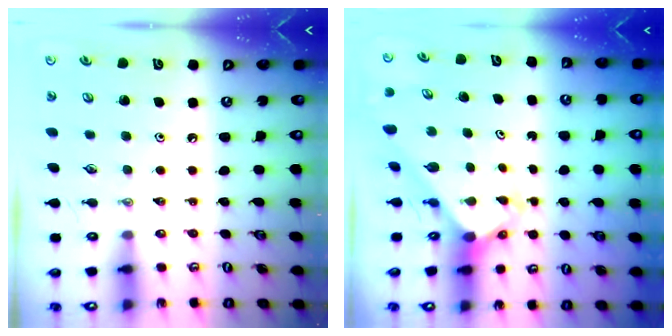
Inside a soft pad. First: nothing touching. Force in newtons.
{"total": 2.7, "press": 2.7, "slide": 0.2}